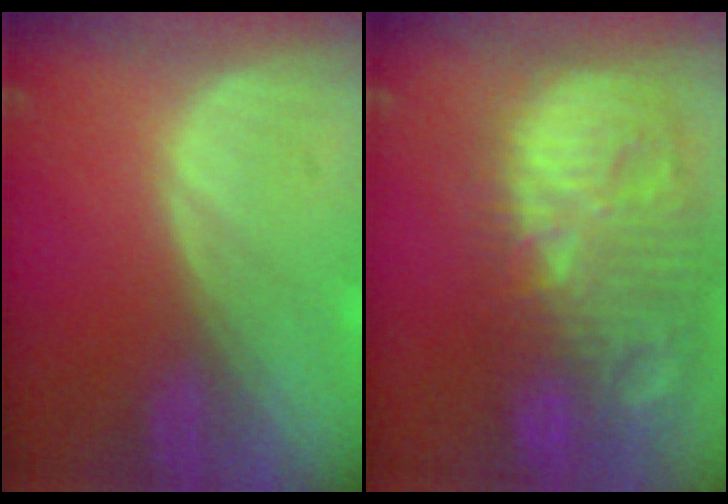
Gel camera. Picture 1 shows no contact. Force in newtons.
{"total": 14.6, "press": 12.6, "slide": 7.3}